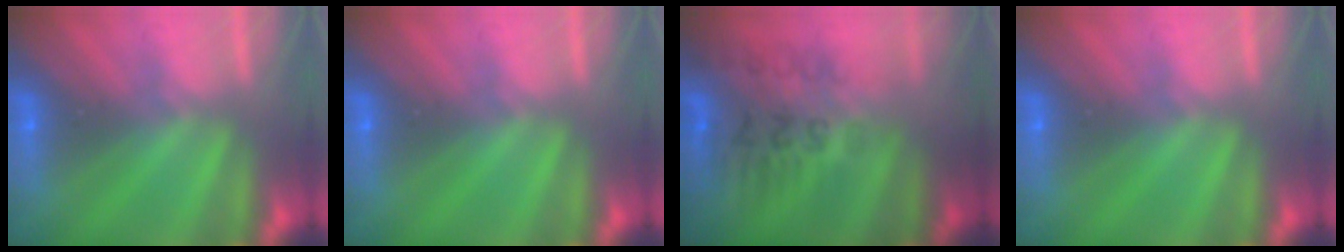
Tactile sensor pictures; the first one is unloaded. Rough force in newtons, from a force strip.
{"total": 0.0}
{"total": 2.9}
{"total": 0.0}